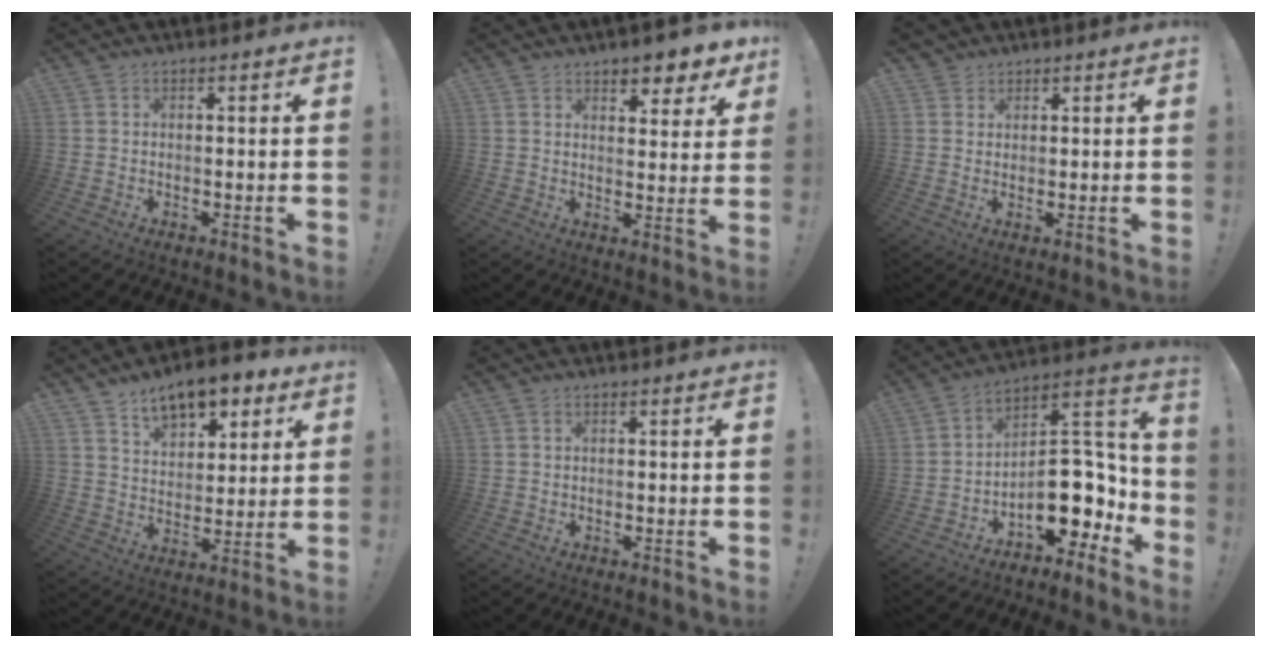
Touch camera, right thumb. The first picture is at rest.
{"total": 6.2, "force": [5.2, 2.7, 2.2], "torque": [-0.011, -0.046, 0.091]}
{"total": 2.7, "force": [2.2, 1.6, 0.1], "torque": [0.008, -0.013, 0.038]}
{"total": 11.4, "force": [8.2, 5.9, 5.4], "torque": [-0.084, -0.051, 0.151]}
{"total": 0.0}
{"total": 17.3, "force": [-4.5, 10.4, 13.0], "torque": [-0.165, 0.021, -0.057]}